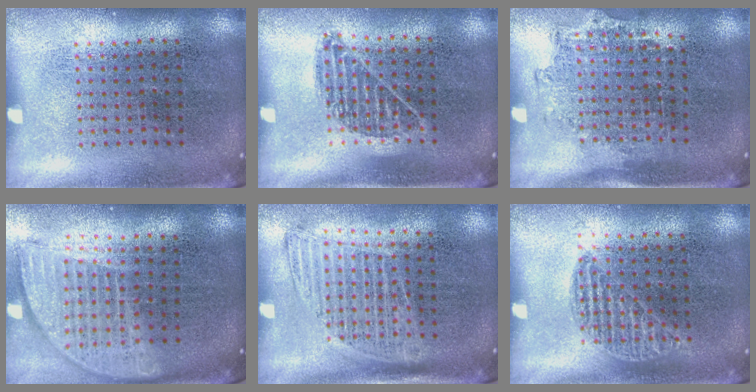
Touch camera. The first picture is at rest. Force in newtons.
{"total": 0.9, "press": 0.8, "slide": 0.4}
{"total": 1.2, "press": 0.9, "slide": 0.8}
{"total": 1.8, "press": 1.5, "slide": 1.0}
{"total": 1.3, "press": 1.1, "slide": 0.7}
{"total": 0.9, "press": 0.7, "slide": 0.5}